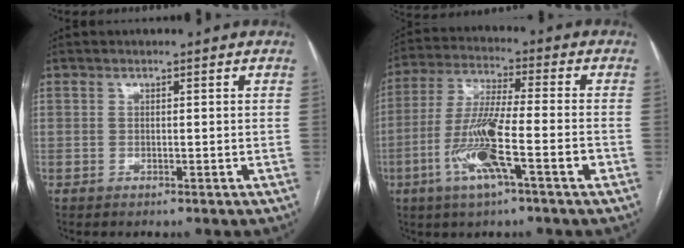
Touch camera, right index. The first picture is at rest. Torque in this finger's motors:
{"motor_torque": [1.66, -0.48, 0.90, 0.21]}